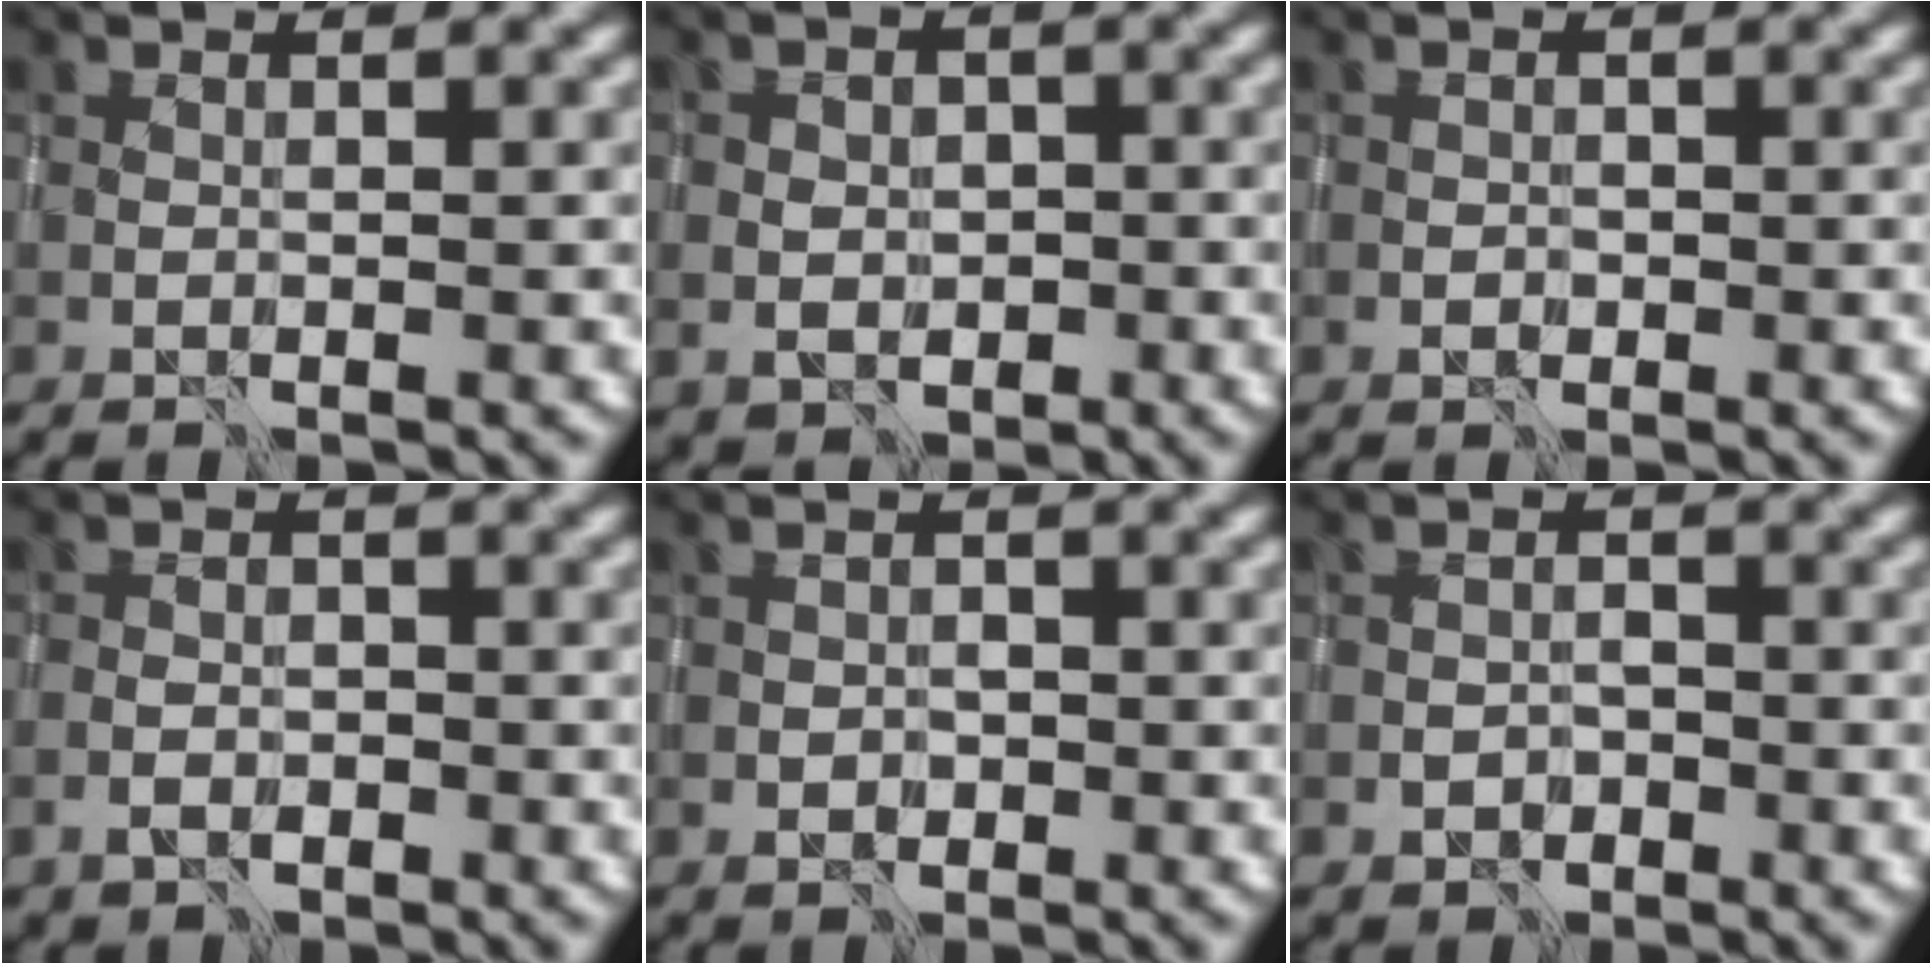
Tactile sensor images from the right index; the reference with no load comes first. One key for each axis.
{"total": 2.6, "fx": -0.4, "fy": 2.3, "fz": 1.2, "tx": -0.002, "ty": 0.002, "tz": -0.009}
{"total": 0.7, "fx": -0.2, "fy": 0.6, "fz": 0.3, "tx": -0.003, "ty": 0.002, "tz": -0.004}
{"total": 1.5, "fx": -0.9, "fy": 1.1, "fz": 0.6, "tx": -0.004, "ty": 0.007, "tz": -0.020}
{"total": 1.2, "fx": -0.4, "fy": 1.0, "fz": 0.5, "tx": -0.007, "ty": 0.002, "tz": -0.006}
{"total": 1.7, "fx": -1.0, "fy": 1.3, "fz": 0.6, "tx": -0.007, "ty": 0.005, "tz": -0.018}